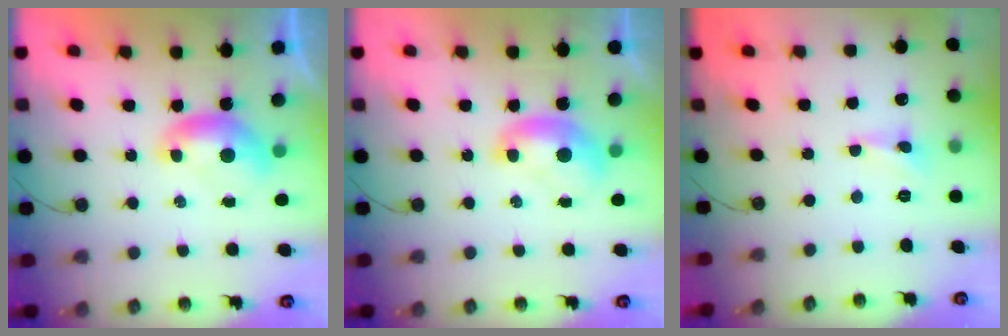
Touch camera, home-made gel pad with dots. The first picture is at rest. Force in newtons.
{"total": 1.2, "press": 1.2, "slide": 0.0}
{"total": 0.6, "press": 0.5, "slide": 0.4}